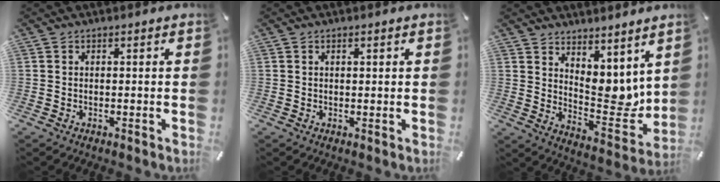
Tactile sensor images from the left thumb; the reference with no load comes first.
{"total": 0.7, "force": [0.3, 0.3, 0.5], "torque": [-0.009, 0.002, 0.005]}
{"total": 8.1, "force": [4.5, 5.5, 3.9], "torque": [-0.027, -0.066, 0.090]}